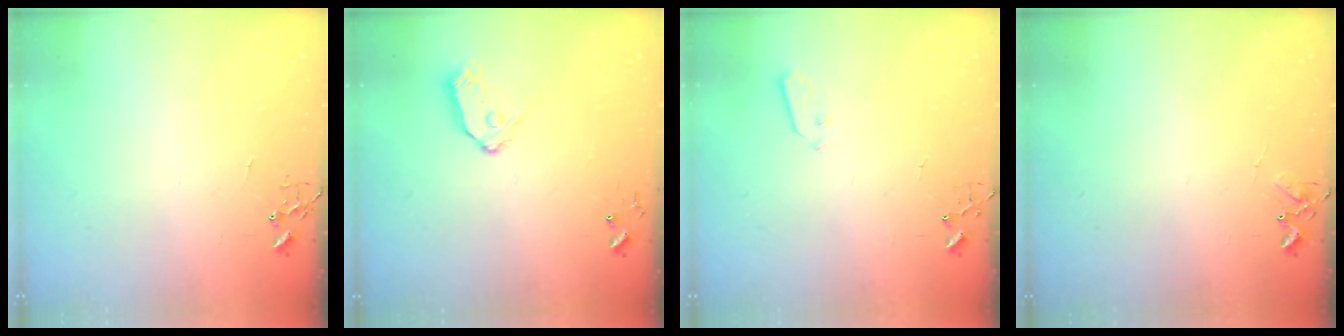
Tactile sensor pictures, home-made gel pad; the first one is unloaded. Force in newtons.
{"total": 8.0, "press": 8.0, "slide": 0.5}
{"total": 3.7, "press": 3.7, "slide": 0.1}
{"total": 4.5, "press": 4.5, "slide": 0.5}